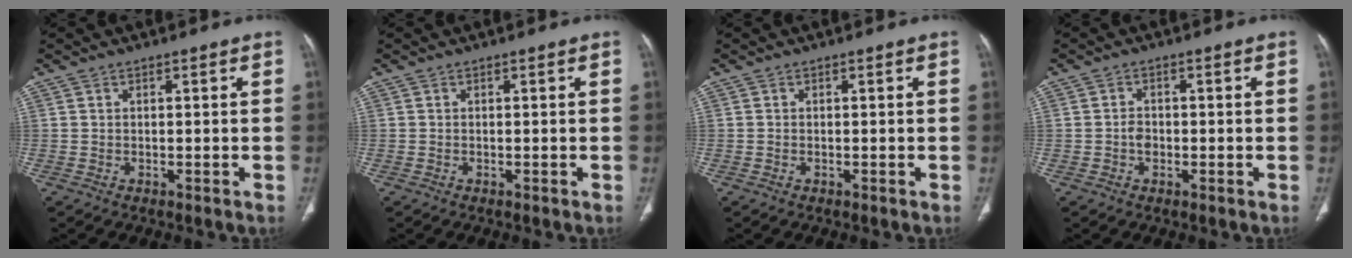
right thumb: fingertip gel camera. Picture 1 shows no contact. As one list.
[{"total": 0.0}, {"total": 0.0}, {"total": 2.1, "force": [-0.5, 1.6, 1.3], "torque": [-0.016, 0.008, -0.012]}]